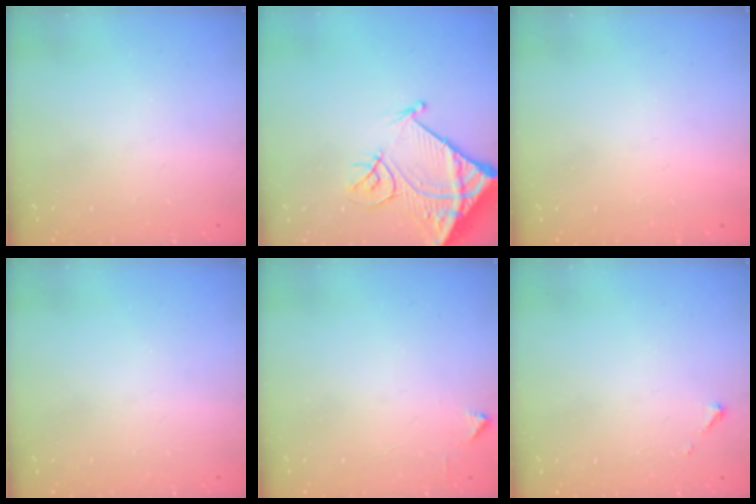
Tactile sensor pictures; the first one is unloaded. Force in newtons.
{"total": 16.0, "press": 15.9, "slide": 1.8}
{"total": 1.5, "press": 1.5, "slide": 0.1}
{"total": 0.0}
{"total": 2.1, "press": 2.1, "slide": 0.3}
{"total": 2.6, "press": 2.6, "slide": 0.3}